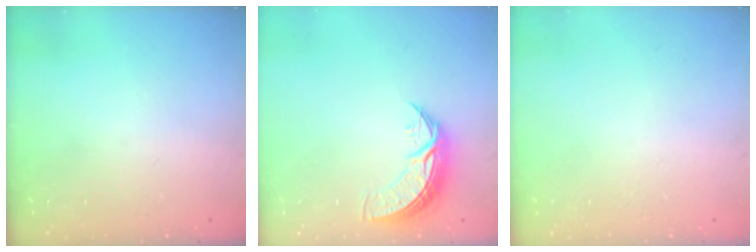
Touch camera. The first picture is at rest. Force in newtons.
{"total": 8.5, "press": 8.4, "slide": 0.6}
{"total": 0.0}